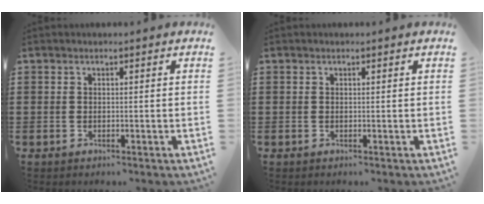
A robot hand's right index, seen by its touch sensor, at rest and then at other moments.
{"total": 0.0}